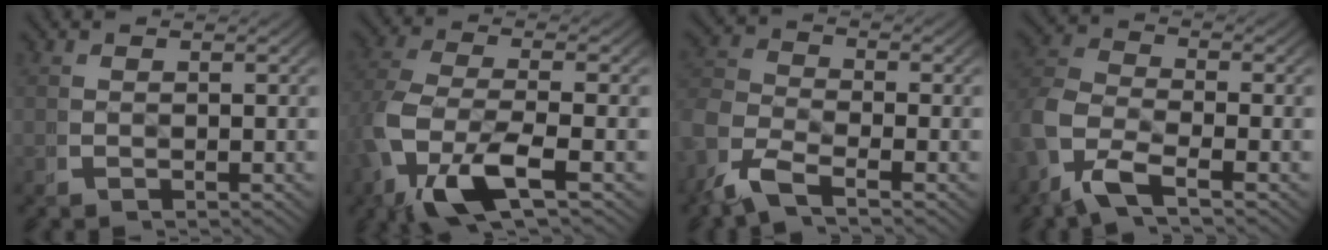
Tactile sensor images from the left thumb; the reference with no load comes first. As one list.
[{"total": 8.5, "force": [-1.9, 4.4, 7.1], "torque": [-0.185, -0.036, -0.012]}, {"total": 5.1, "force": [-2.0, 3.2, 3.4], "torque": [-0.082, -0.014, -0.042]}, {"total": 6.5, "force": [-1.2, 4.3, 4.7], "torque": [-0.115, -0.017, -0.024]}]